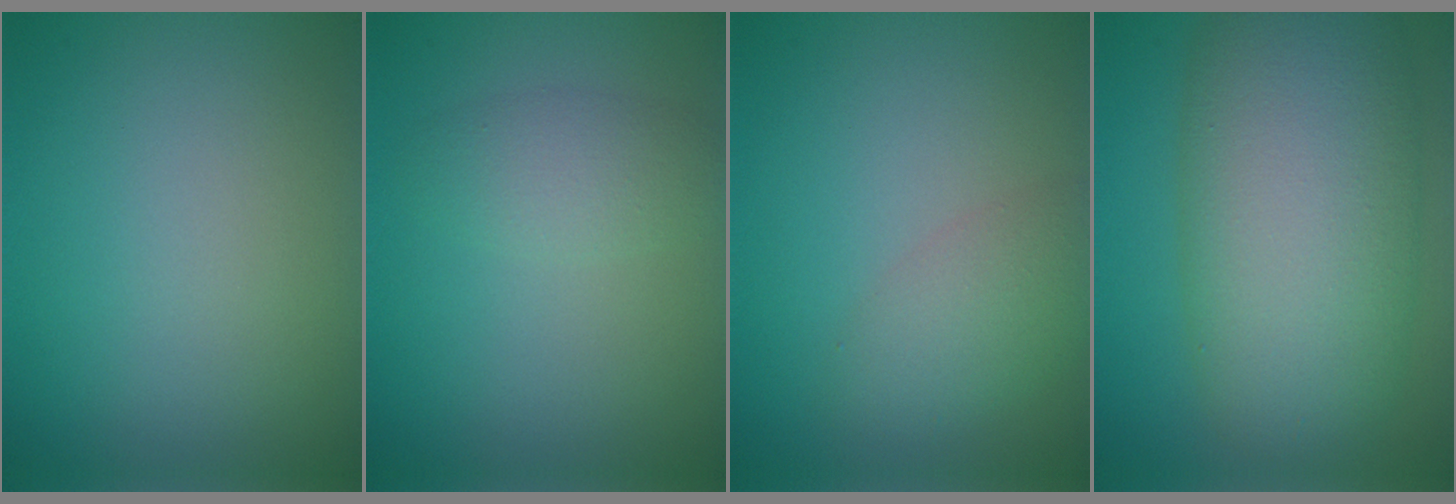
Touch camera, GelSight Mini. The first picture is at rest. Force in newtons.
{"total": 2.4, "press": 2.4, "slide": 0.0}
{"total": 3.0, "press": 3.0, "slide": 0.1}
{"total": 12.2, "press": 12.2, "slide": 0.4}